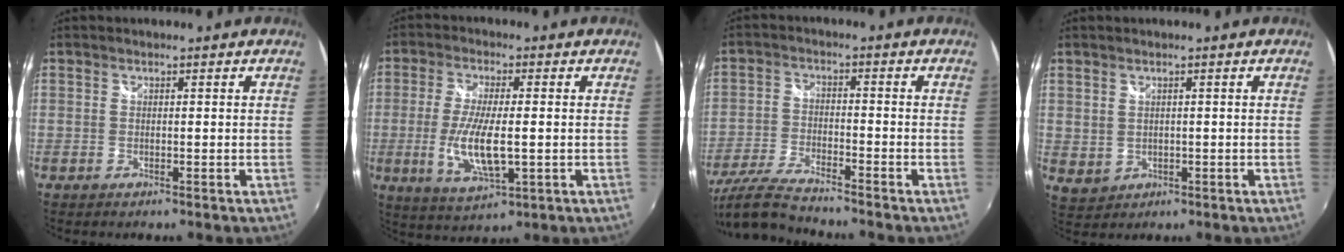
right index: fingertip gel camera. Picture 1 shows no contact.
{"total": 10.5, "force": [-1.8, 2.9, 9.9], "torque": [-0.196, -0.017, -0.028]}
{"total": 10.1, "force": [-8.9, 1.3, 4.6], "torque": [-0.112, -0.017, -0.176]}
{"total": 3.1, "force": [0.9, 2.5, 1.6], "torque": [-0.028, -0.002, 0.026]}